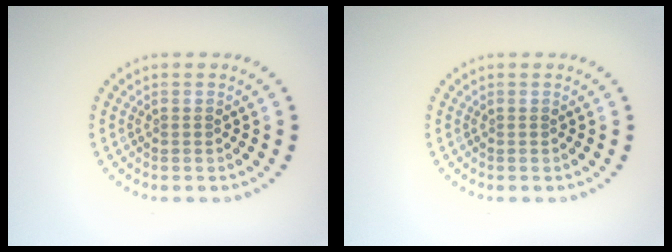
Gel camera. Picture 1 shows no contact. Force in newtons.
{"total": 0.0}